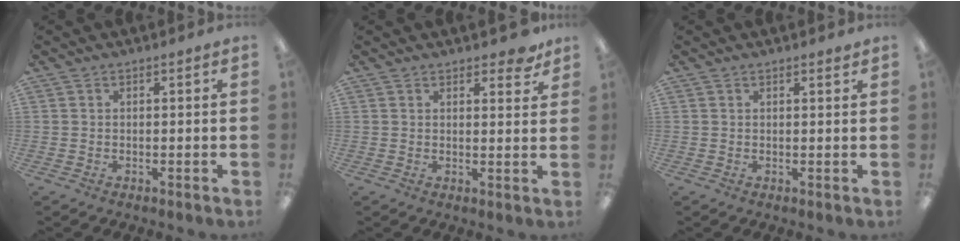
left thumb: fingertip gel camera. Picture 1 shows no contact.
{"total": 3.7, "force": [3.0, 1.5, 1.6], "torque": [-0.006, -0.017, 0.049]}
{"total": 0.7, "force": [0.7, 0.0, 0.1], "torque": [0.007, -0.004, 0.011]}